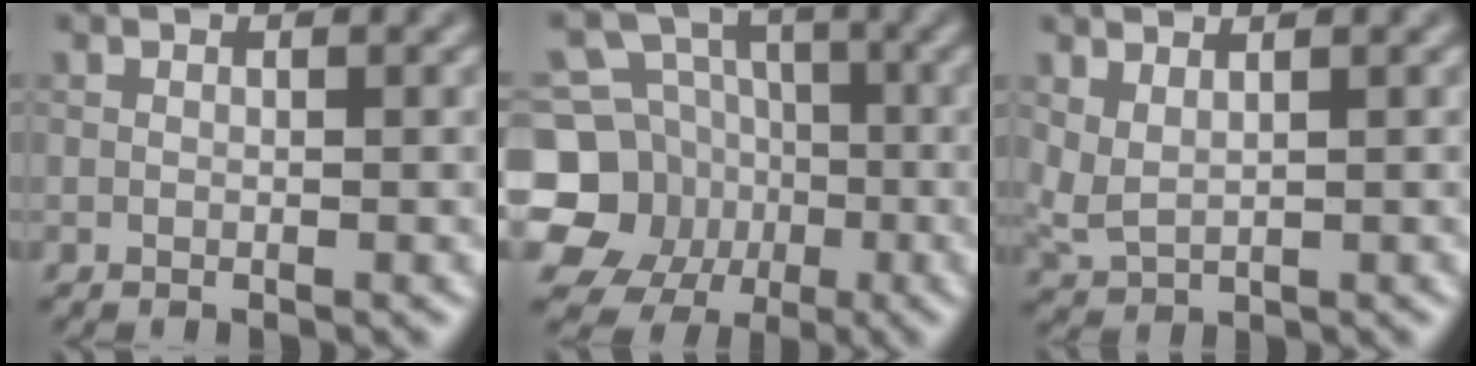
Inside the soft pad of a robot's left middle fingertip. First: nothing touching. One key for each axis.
{"total": 9.9, "fx": -2.2, "fy": 8.9, "fz": 3.6, "tx": -0.069, "ty": -0.011, "tz": -0.068}
{"total": 1.8, "fx": 1.3, "fy": 0.6, "fz": 1.1, "tx": -0.031, "ty": -0.004, "tz": 0.031}